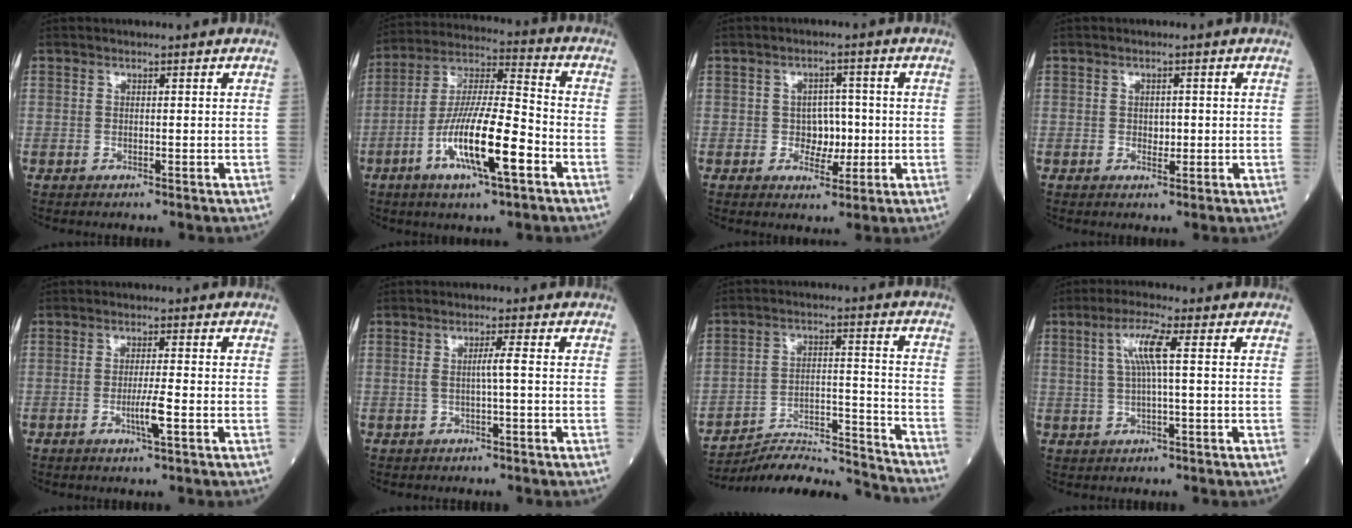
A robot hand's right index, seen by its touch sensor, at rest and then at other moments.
{"total": 15.1, "force": [-5.8, 2.1, 13.8], "torque": [-0.264, -0.007, -0.105]}
{"total": 4.4, "force": [-0.6, 3.1, 3.1], "torque": [-0.039, 0.007, -0.007]}
{"total": 1.8, "force": [-0.2, 1.1, 1.4], "torque": [-0.019, 0.002, -0.002]}
{"total": 3.6, "force": [-1.2, -0.2, 3.4], "torque": [-0.064, -0.005, -0.023]}
{"total": 2.3, "force": [-0.2, -0.3, 2.3], "torque": [-0.040, 0.001, -0.004]}
{"total": 16.4, "force": [-16.2, -0.9, 2.2], "torque": [-0.032, 0.024, -0.251]}
{"total": 5.4, "force": [1.2, 0.1, 5.3], "torque": [-0.106, 0.010, 0.025]}